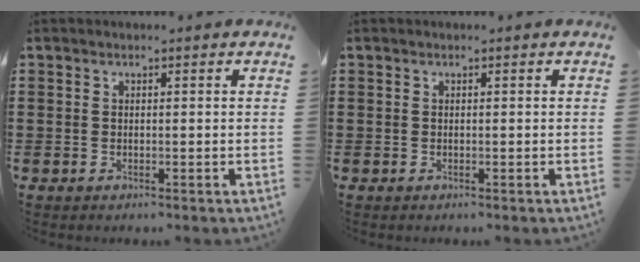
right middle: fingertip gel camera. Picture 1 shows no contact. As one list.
[{"total": 0.0}]